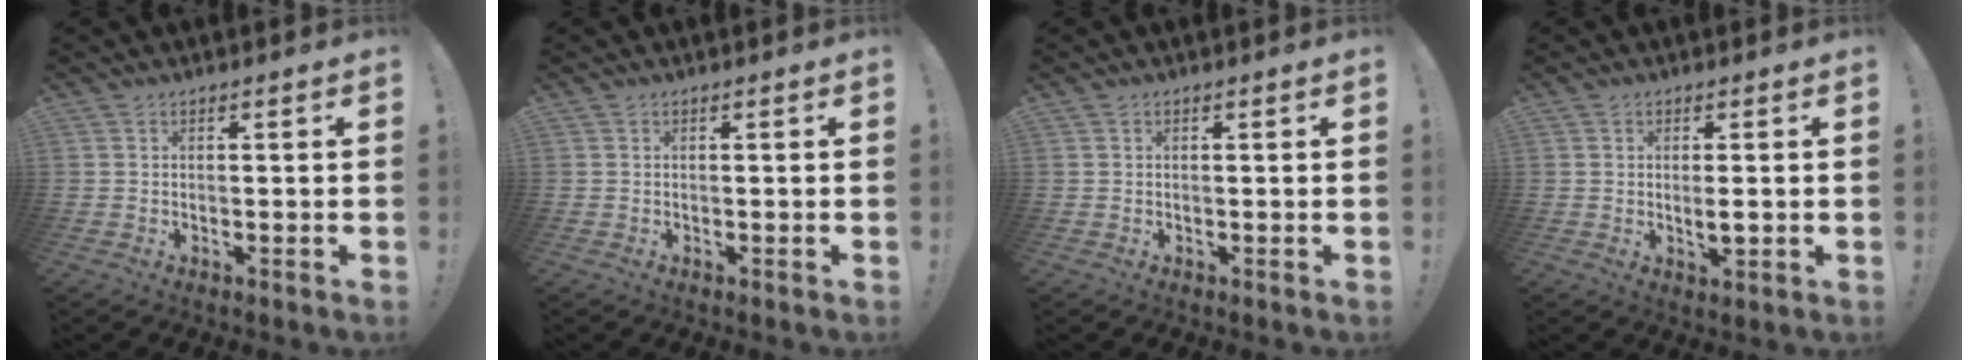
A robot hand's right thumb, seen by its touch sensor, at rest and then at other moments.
{"total": 0.0}
{"total": 0.0}
{"total": 3.2, "force": [-0.1, 0.8, 3.1], "torque": [-0.042, -0.006, -0.003]}